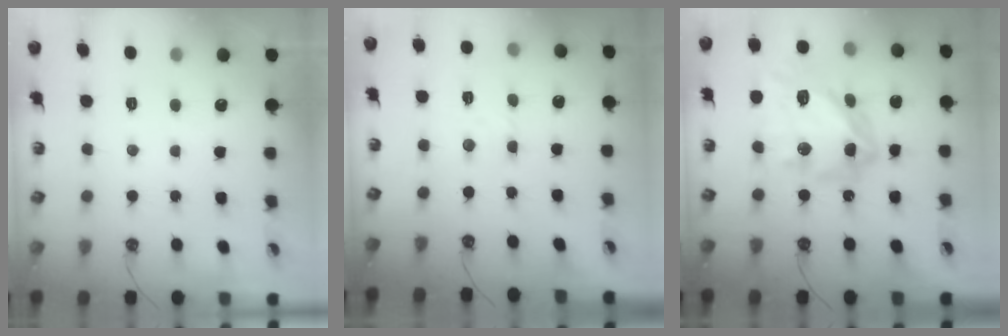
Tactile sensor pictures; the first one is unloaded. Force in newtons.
{"total": 2.2, "press": 2.2, "slide": 0.6}
{"total": 21.0, "press": 20.9, "slide": 2.1}